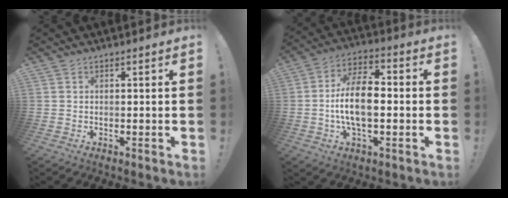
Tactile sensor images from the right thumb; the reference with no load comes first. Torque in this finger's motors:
{"motor_torque": [0.27, 0.56, 0.92, 0.16, 0.17]}